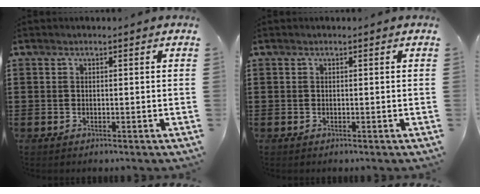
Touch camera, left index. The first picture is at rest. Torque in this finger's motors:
{"motor_torque": [0.00, 0.00, 0.00, 0.00]}